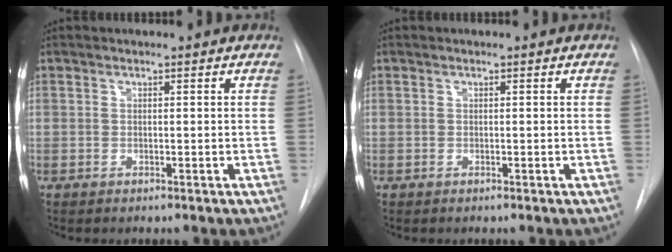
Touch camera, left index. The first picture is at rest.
{"total": 0.0}